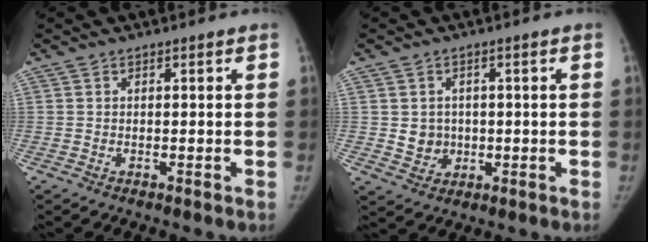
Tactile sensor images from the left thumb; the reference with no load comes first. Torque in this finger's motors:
{"motor_torque": [-0.03, 0.04, 0.48, -0.49, 0.10]}